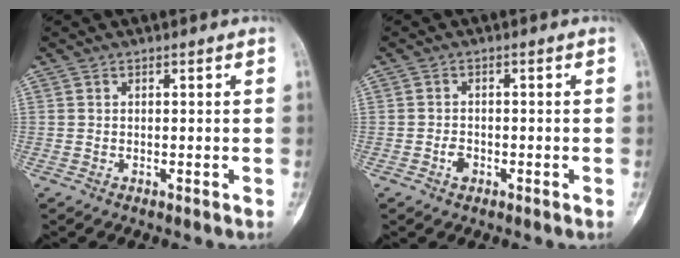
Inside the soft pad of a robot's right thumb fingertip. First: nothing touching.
{"total": 1.9, "force": [-0.9, 1.2, 1.1], "torque": [-0.017, 0.005, -0.017]}